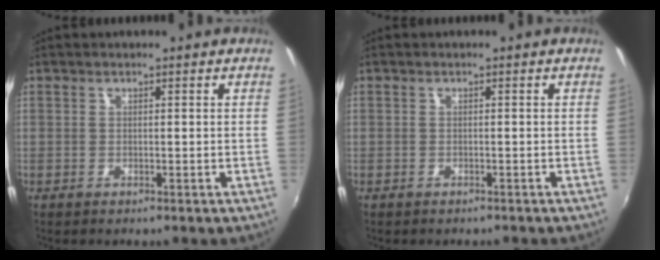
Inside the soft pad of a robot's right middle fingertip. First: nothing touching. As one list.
[{"total": 0.9, "force": [-0.7, 0.6, 0.0], "torque": [-0.005, 0.001, -0.008]}]